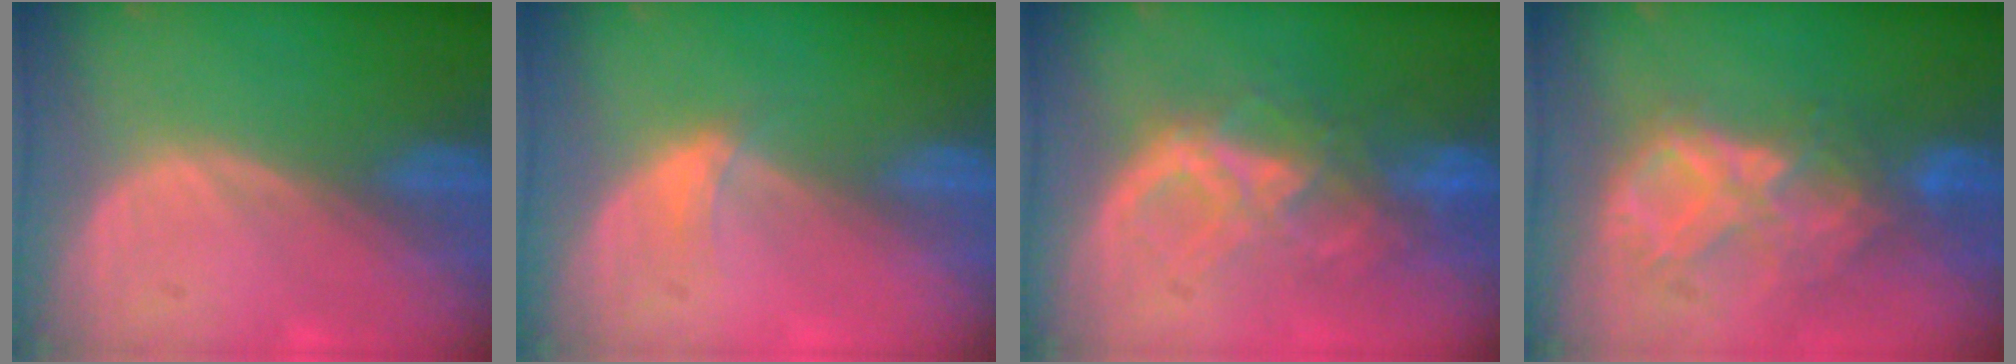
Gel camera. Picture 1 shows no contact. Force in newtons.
{"total": 1.9, "press": 1.5, "slide": 1.1}
{"total": 8.8, "press": 7.6, "slide": 4.5}
{"total": 8.8, "press": 7.7, "slide": 4.2}